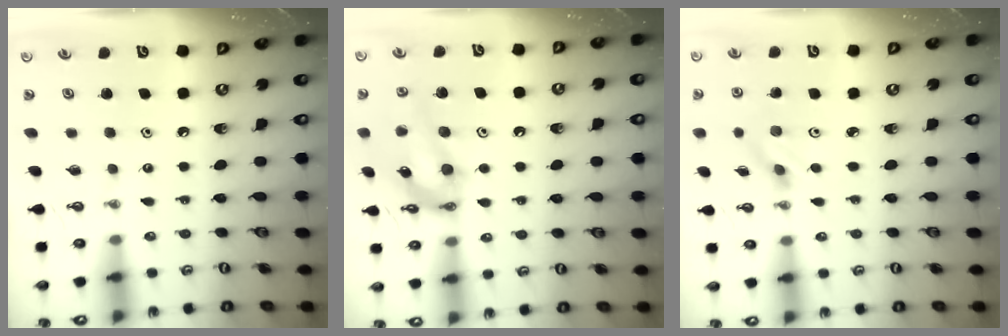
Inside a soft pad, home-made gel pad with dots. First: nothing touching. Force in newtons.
{"total": 14.8, "press": 14.8, "slide": 1.3}
{"total": 2.2, "press": 2.1, "slide": 0.7}